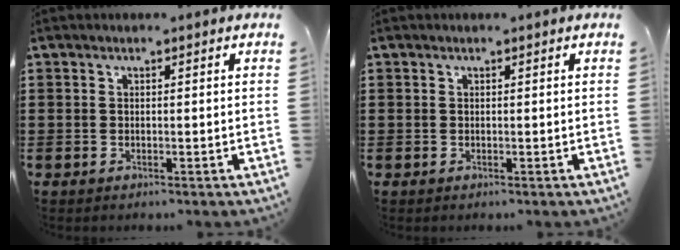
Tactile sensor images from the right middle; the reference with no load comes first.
{"total": 0.0}